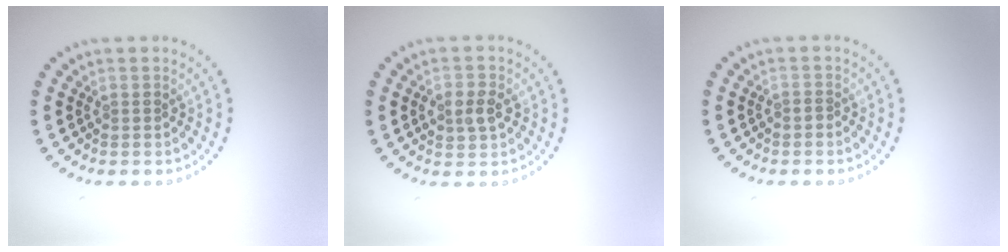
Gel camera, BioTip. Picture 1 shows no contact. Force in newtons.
{"total": 2.4, "press": 2.4, "slide": 0.2}
{"total": 0.5, "press": 0.2, "slide": 0.5}